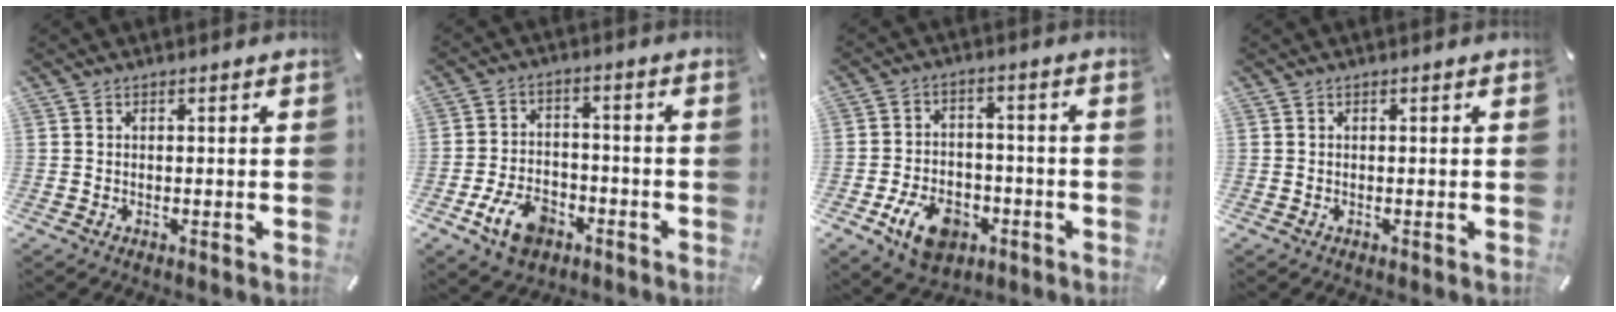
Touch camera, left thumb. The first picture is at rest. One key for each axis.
{"total": 9.9, "fx": -4.7, "fy": 6.6, "fz": 5.7, "tx": -0.123, "ty": 0.020, "tz": -0.083}
{"total": 10.3, "fx": -4.7, "fy": 7.0, "fz": 5.9, "tx": -0.111, "ty": 0.023, "tz": -0.082}
{"total": 0.0}